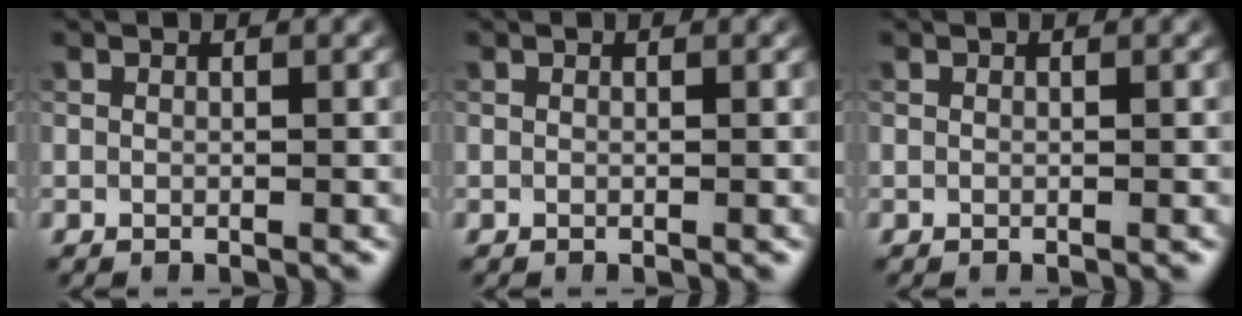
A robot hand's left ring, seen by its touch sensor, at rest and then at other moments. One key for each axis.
{"total": 0.0}
{"total": 0.0}